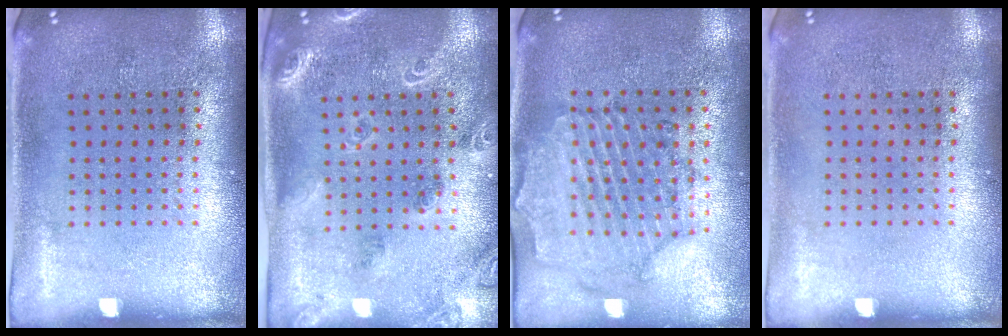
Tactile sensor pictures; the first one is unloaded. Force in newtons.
{"total": 1.8, "press": 1.7, "slide": 0.4}
{"total": 0.8, "press": 0.7, "slide": 0.3}
{"total": 0.0}